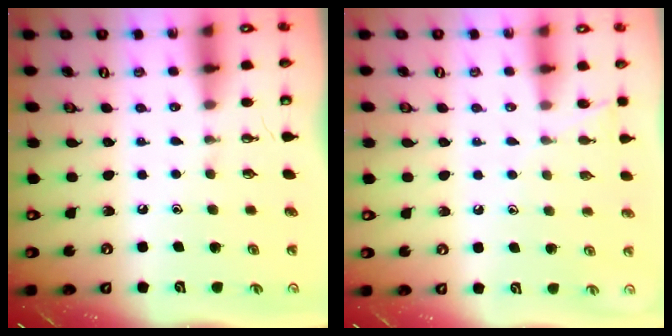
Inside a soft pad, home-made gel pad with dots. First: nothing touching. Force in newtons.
{"total": 5.4, "press": 5.4, "slide": 0.6}